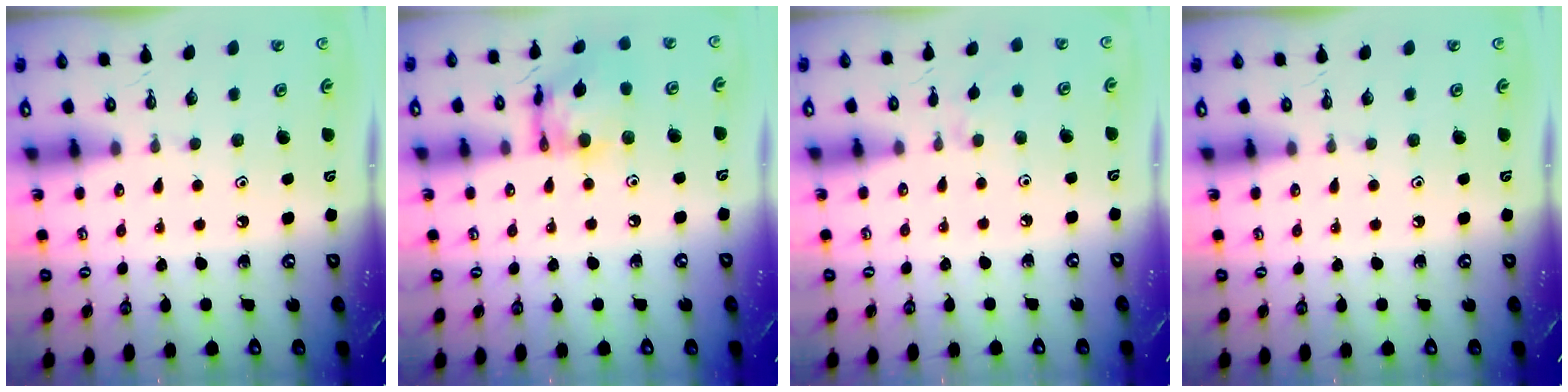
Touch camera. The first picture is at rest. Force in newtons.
{"total": 13.4, "press": 13.4, "slide": 1.3}
{"total": 1.1, "press": 1.0, "slide": 0.4}
{"total": 0.0}